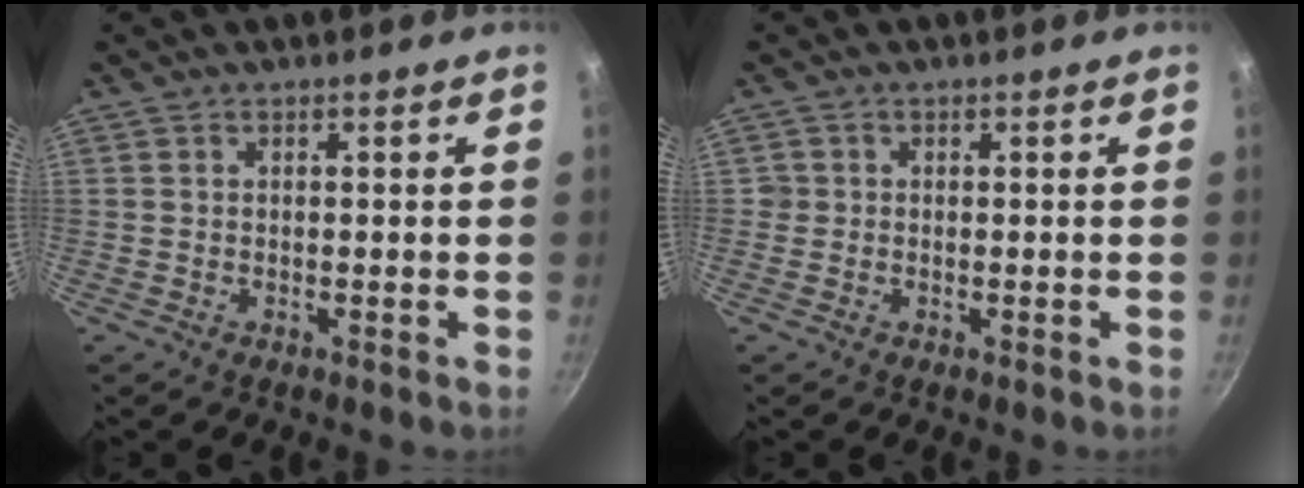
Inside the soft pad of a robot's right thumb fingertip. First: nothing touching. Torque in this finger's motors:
{"motor_torque": [0.51, 0.45, 0.51, 0.22, -0.03]}